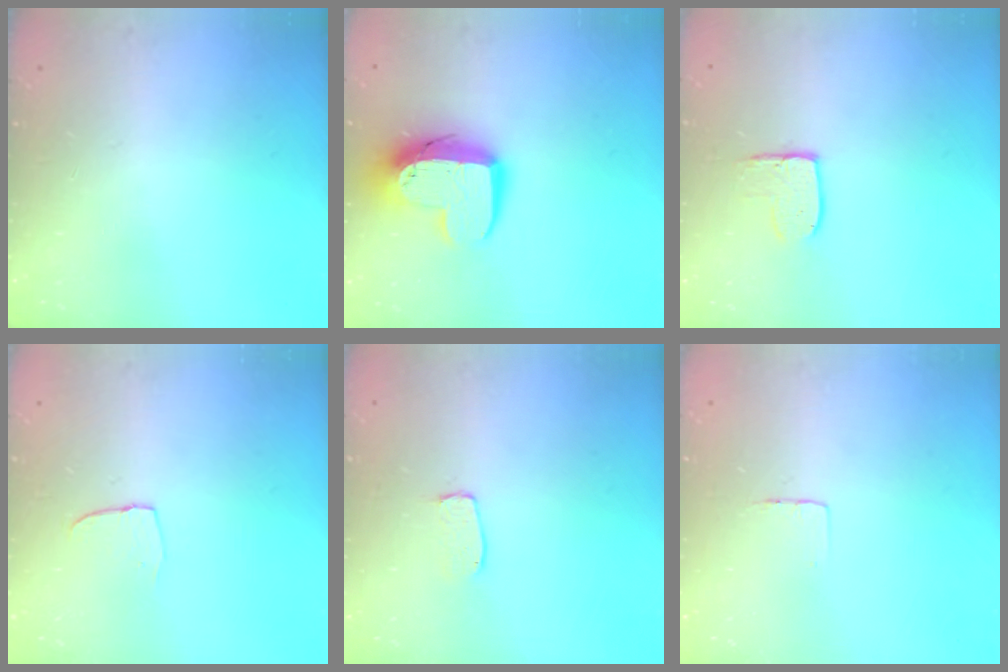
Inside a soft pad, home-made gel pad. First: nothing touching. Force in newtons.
{"total": 11.0, "press": 10.9, "slide": 0.9}
{"total": 8.4, "press": 8.4, "slide": 0.3}
{"total": 3.8, "press": 3.8, "slide": 0.3}
{"total": 4.5, "press": 4.5, "slide": 0.2}
{"total": 3.0, "press": 3.0, "slide": 0.1}